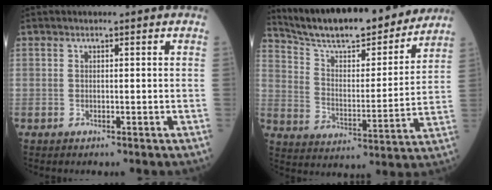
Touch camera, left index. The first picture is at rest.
{"total": 20.3, "force": [18.4, 3.0, 8.0], "torque": [-0.134, -0.009, 0.281]}